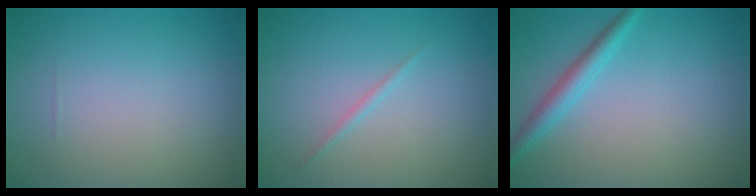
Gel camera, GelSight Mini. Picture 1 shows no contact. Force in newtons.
{"total": 0.6, "press": 0.6, "slide": 0.1}
{"total": 2.4, "press": 2.4, "slide": 0.1}